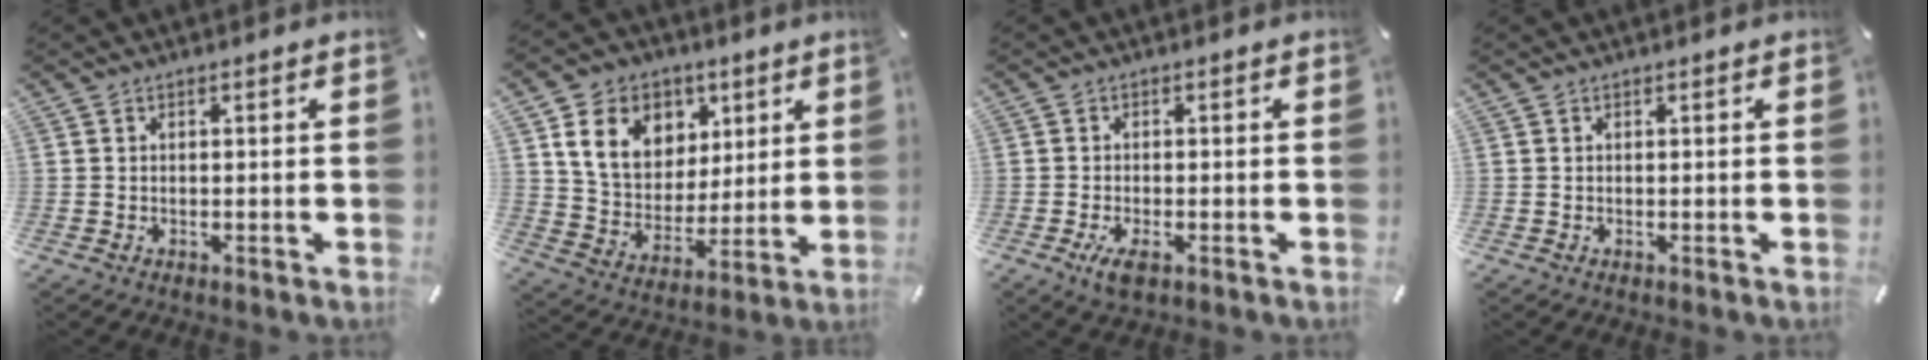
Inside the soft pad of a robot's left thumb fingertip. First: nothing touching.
{"total": 14.5, "force": [6.0, 11.8, 6.1], "torque": [-0.103, -0.013, 0.118]}
{"total": 3.3, "force": [-1.5, 1.7, 2.5], "torque": [-0.053, 0.001, -0.027]}
{"total": 0.0}